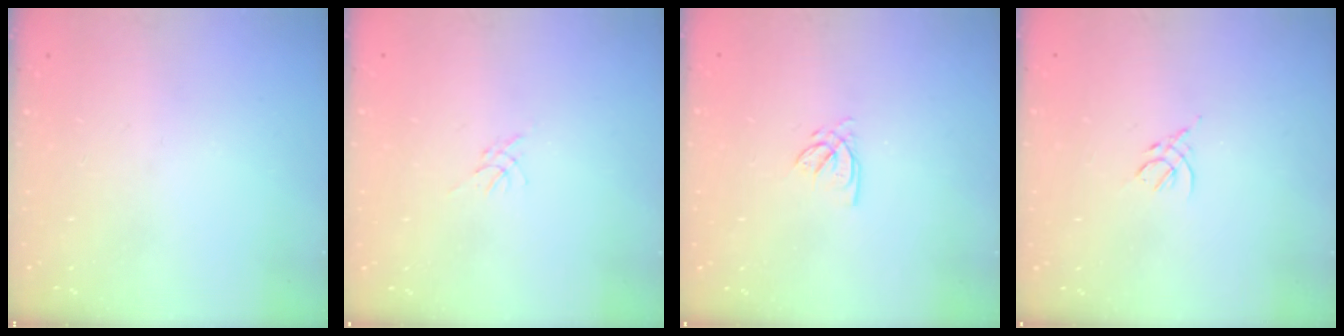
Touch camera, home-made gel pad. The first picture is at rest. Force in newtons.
{"total": 0.0}
{"total": 2.2, "press": 2.2, "slide": 0.3}
{"total": 3.0, "press": 3.0, "slide": 0.7}